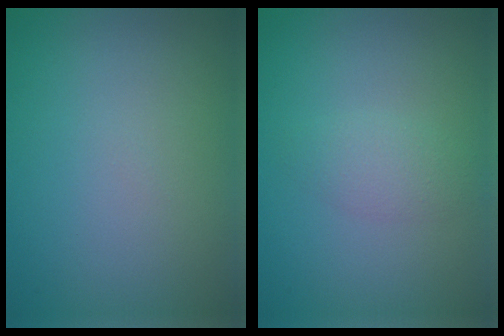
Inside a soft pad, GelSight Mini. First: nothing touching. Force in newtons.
{"total": 1.7, "press": 1.7, "slide": 0.0}